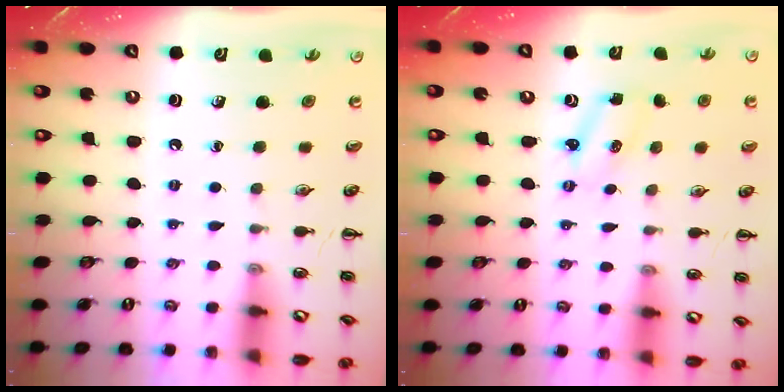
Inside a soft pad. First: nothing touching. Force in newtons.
{"total": 2.2, "press": 2.1, "slide": 0.6}